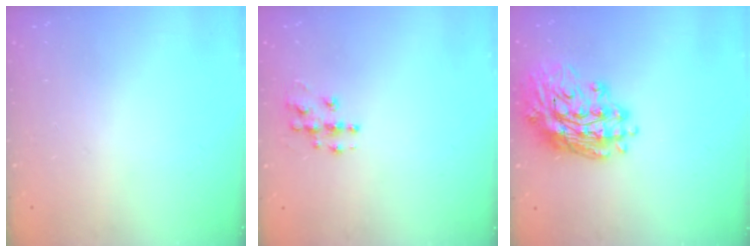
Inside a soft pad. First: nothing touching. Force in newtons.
{"total": 8.3, "press": 8.2, "slide": 0.5}
{"total": 18.1, "press": 17.6, "slide": 4.0}